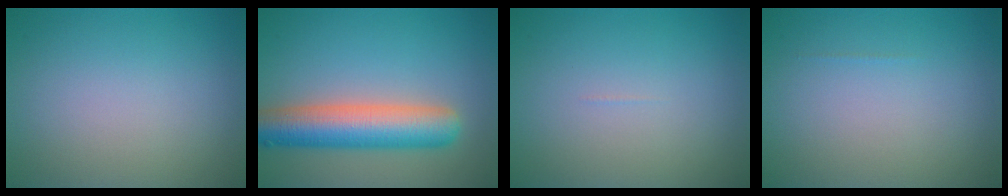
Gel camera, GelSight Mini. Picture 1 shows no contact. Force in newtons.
{"total": 7.8, "press": 7.8, "slide": 0.3}
{"total": 0.0}
{"total": 0.0}